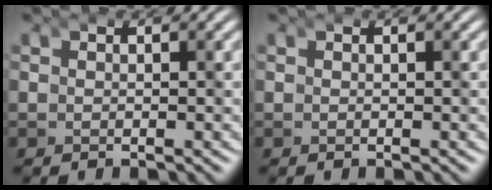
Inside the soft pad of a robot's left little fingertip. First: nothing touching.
{"total": 0.0}